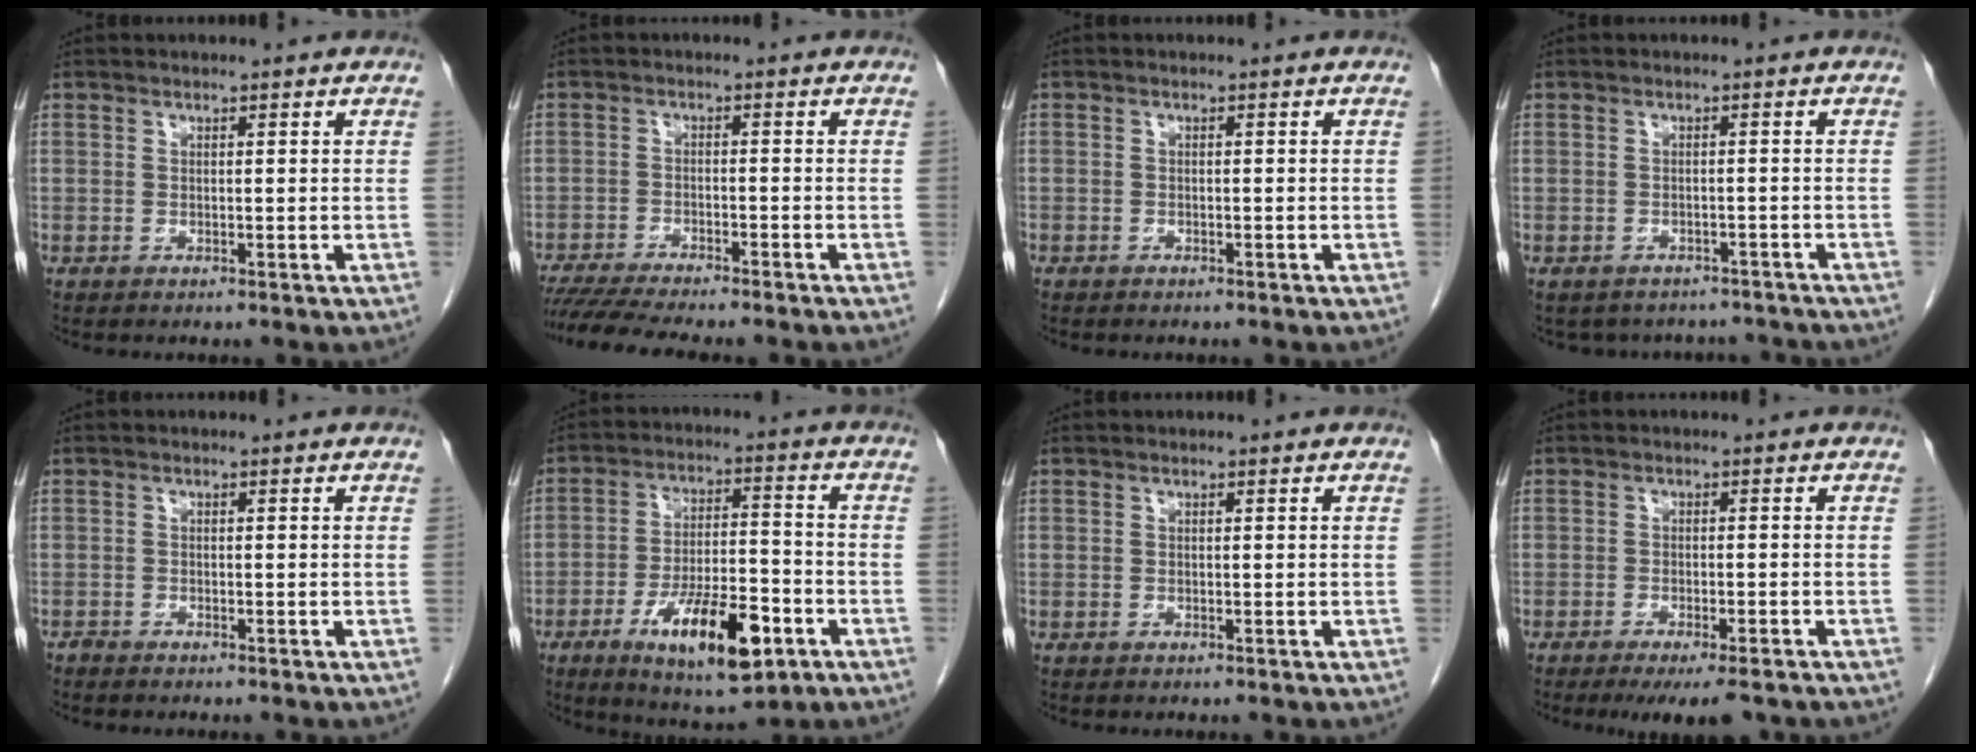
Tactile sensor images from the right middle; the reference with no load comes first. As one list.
[{"total": 11.8, "force": [-10.3, 1.1, 5.6], "torque": [-0.079, -0.013, -0.154]}, {"total": 0.7, "force": [-0.5, 0.5, 0.1], "torque": [-0.008, 0.003, -0.011]}, {"total": 8.6, "force": [-7.7, 3.7, 1.0], "torque": [-0.010, 0.018, -0.082]}, {"total": 0.6, "force": [-0.6, 0.1, -0.1], "torque": [-0.006, -0.002, -0.016]}, {"total": 13.8, "force": [-6.5, 4.1, 11.4], "torque": [-0.193, -0.005, -0.100]}, {"total": 0.0}, {"total": 7.4, "force": [-5.8, 1.4, 4.3], "torque": [-0.049, -0.009, -0.084]}]